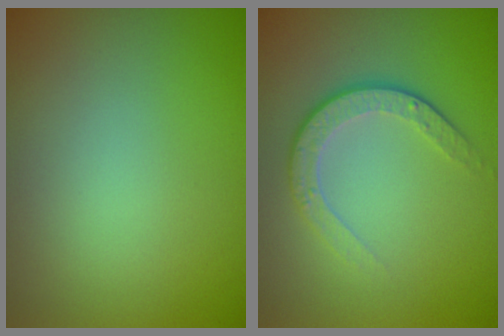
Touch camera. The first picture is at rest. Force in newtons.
{"total": 3.6, "press": 2.7, "slide": 2.5}